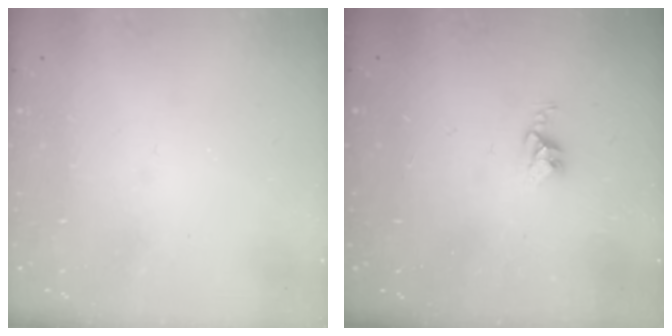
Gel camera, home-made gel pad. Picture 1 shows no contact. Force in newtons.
{"total": 2.8, "press": 2.7, "slide": 0.4}